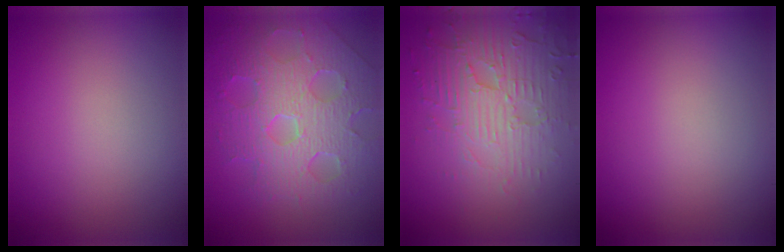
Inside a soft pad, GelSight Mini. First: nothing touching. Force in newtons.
{"total": 8.2, "press": 5.6, "slide": 6.0}
{"total": 4.1, "press": 3.9, "slide": 1.2}
{"total": 0.0}